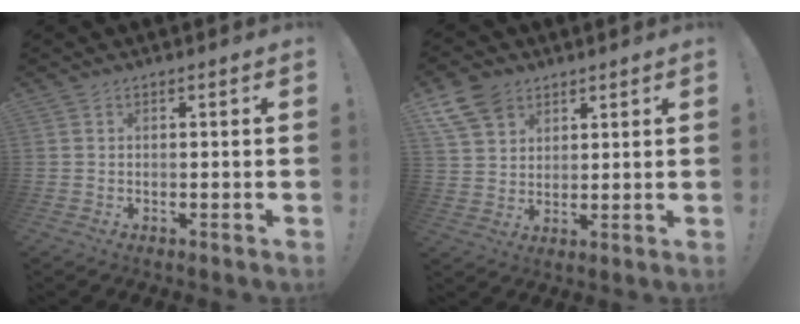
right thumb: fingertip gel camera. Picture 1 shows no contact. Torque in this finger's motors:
{"motor_torque": [0.09, 0.07, 0.53, 0.35, 0.00]}